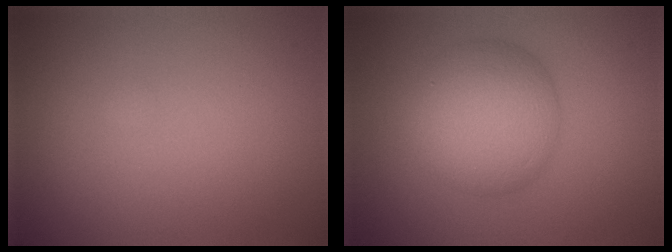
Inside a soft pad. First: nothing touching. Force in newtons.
{"total": 7.0, "press": 7.0, "slide": 0.1}